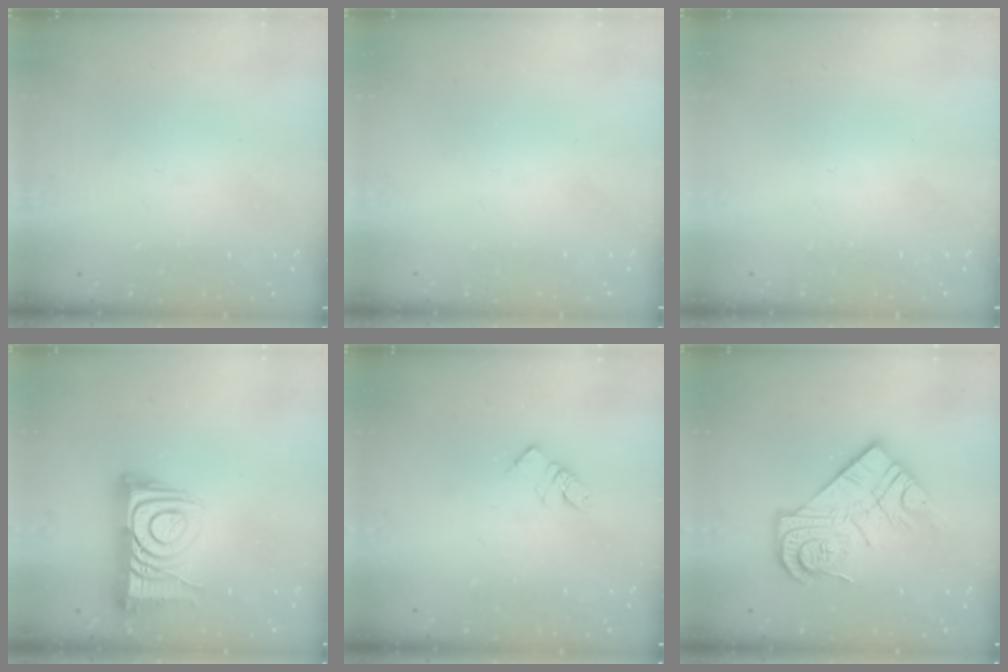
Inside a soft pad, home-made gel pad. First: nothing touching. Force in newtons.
{"total": 1.5, "press": 1.5, "slide": 0.1}
{"total": 1.7, "press": 1.7, "slide": 0.1}
{"total": 12.9, "press": 12.8, "slide": 1.1}
{"total": 5.8, "press": 5.8, "slide": 0.4}
{"total": 16.3, "press": 16.2, "slide": 1.1}